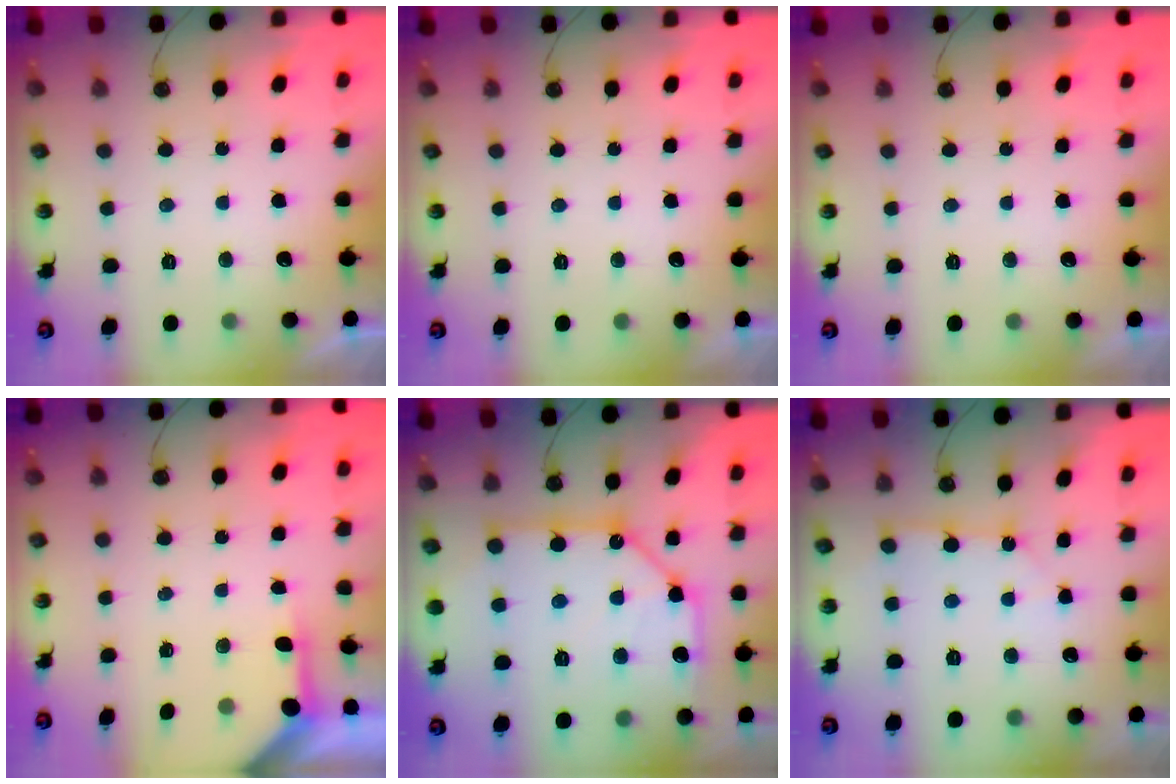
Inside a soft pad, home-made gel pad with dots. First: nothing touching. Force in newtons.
{"total": 0.0}
{"total": 0.0}
{"total": 3.3, "press": 3.2, "slide": 0.3}
{"total": 15.6, "press": 15.6, "slide": 1.4}
{"total": 3.2, "press": 3.2, "slide": 0.2}